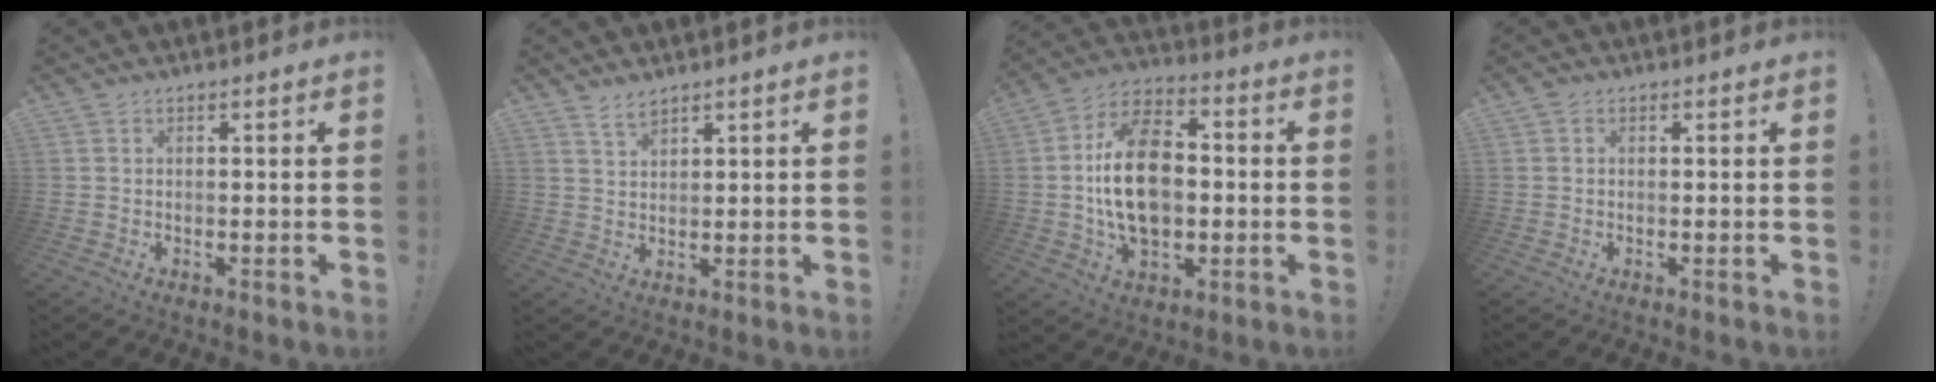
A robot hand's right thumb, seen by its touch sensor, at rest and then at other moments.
{"total": 3.0, "force": [2.6, 0.8, 1.3], "torque": [-0.020, -0.017, 0.047]}
{"total": 20.0, "force": [-0.9, 13.4, 14.8], "torque": [-0.243, 0.013, -0.014]}
{"total": 0.5, "force": [0.0, 0.5, 0.1], "torque": [0.005, -0.002, -0.001]}